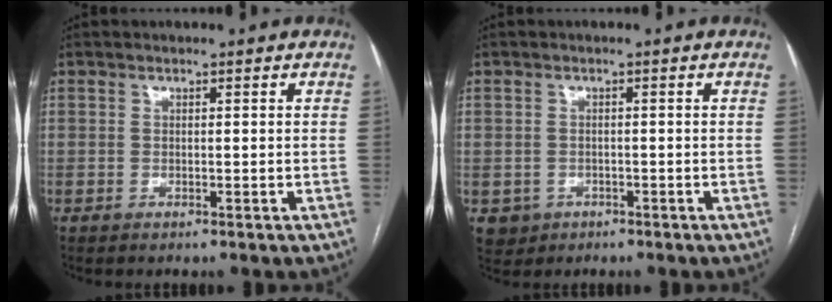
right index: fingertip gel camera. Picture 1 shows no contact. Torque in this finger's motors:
{"motor_torque": [-0.02, 0.10, -0.37, -0.14]}